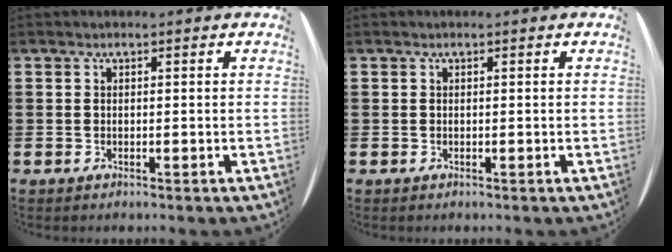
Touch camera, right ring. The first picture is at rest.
{"total": 0.0}